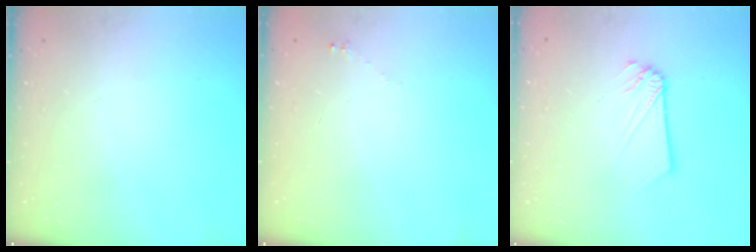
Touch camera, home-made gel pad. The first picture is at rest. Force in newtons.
{"total": 1.7, "press": 1.6, "slide": 0.2}
{"total": 2.5, "press": 2.5, "slide": 0.1}